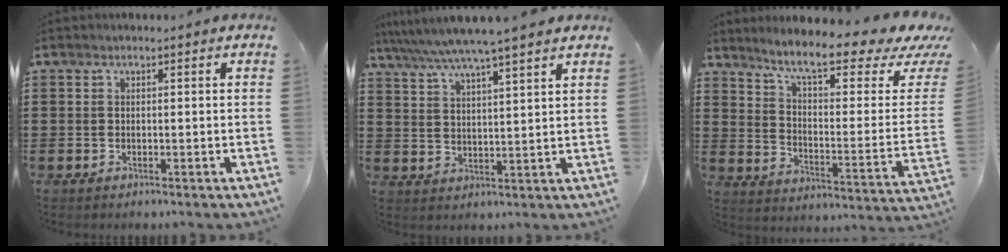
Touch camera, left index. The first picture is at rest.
{"total": 6.1, "force": [5.4, -0.7, 2.8], "torque": [-0.072, -0.028, 0.091]}
{"total": 10.1, "force": [7.7, 0.8, 6.5], "torque": [-0.131, -0.055, 0.123]}